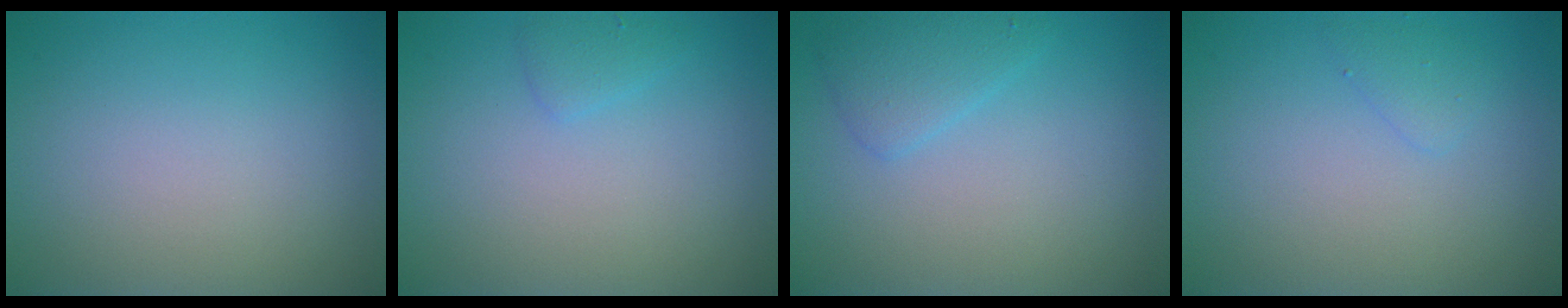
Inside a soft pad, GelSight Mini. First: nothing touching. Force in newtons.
{"total": 1.1, "press": 1.1, "slide": 0.0}
{"total": 2.1, "press": 2.1, "slide": 0.0}
{"total": 1.0, "press": 1.0, "slide": 0.1}